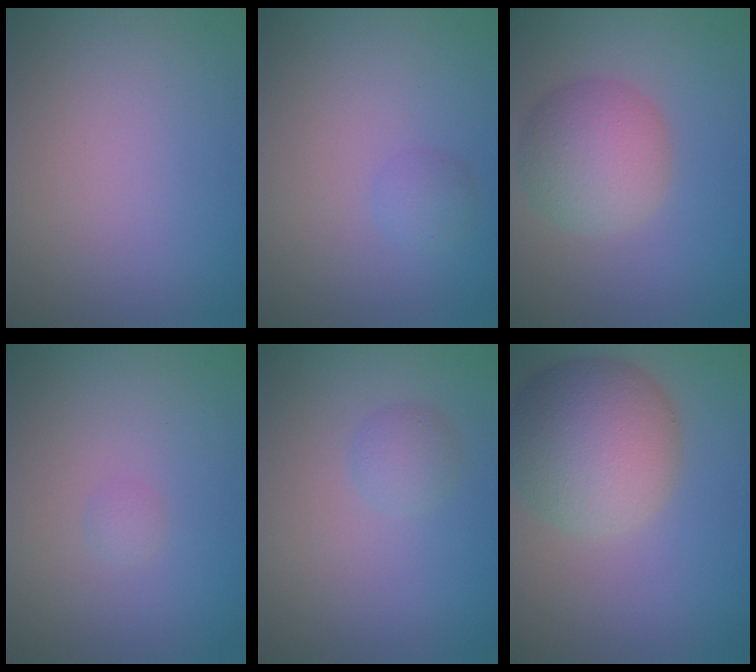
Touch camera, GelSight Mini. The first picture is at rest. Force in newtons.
{"total": 1.2, "press": 1.2, "slide": 0.1}
{"total": 5.5, "press": 5.5, "slide": 0.1}
{"total": 0.6, "press": 0.6, "slide": 0.0}
{"total": 1.5, "press": 1.5, "slide": 0.0}
{"total": 9.0, "press": 9.0, "slide": 0.5}